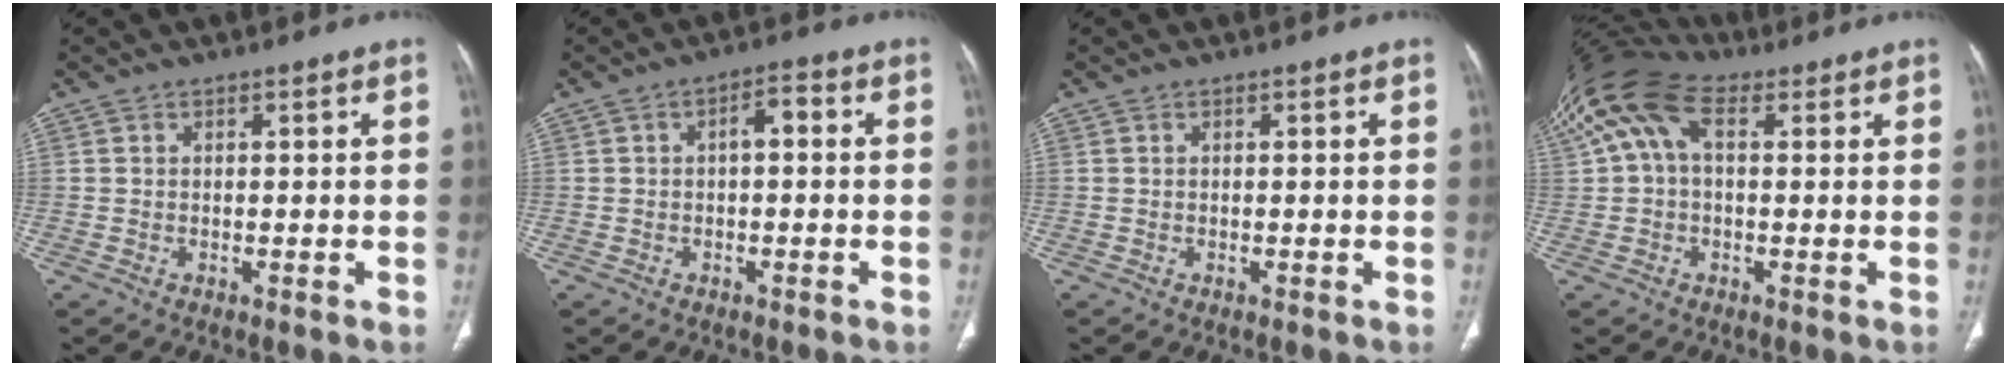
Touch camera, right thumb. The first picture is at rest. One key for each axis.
{"total": 3.3, "fx": 0.1, "fy": 1.7, "fz": 2.8, "tx": -0.038, "ty": 0.015, "tz": -0.006}
{"total": 0.0}
{"total": 13.4, "fx": 4.3, "fy": 8.0, "fz": 9.8, "tx": -0.218, "ty": 0.048, "tz": 0.074}